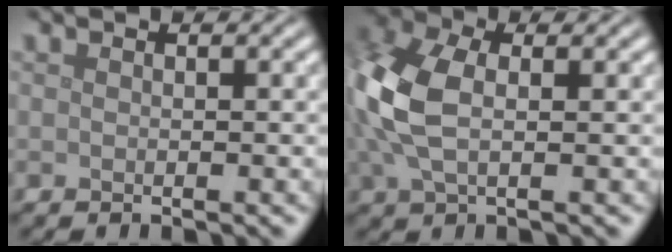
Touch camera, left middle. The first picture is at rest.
{"total": 7.9, "force": [0.6, 4.9, 6.2], "torque": [-0.179, 0.002, 0.009]}